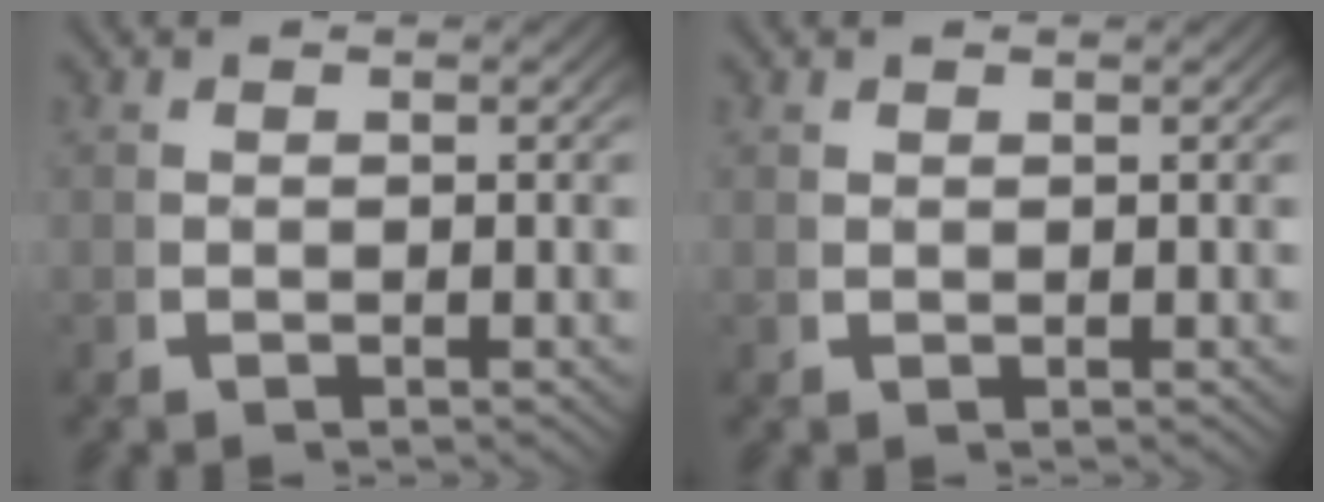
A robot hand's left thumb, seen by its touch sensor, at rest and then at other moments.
{"total": 0.7, "force": [0.7, -0.1, -0.1], "torque": [0.001, -0.001, 0.018]}